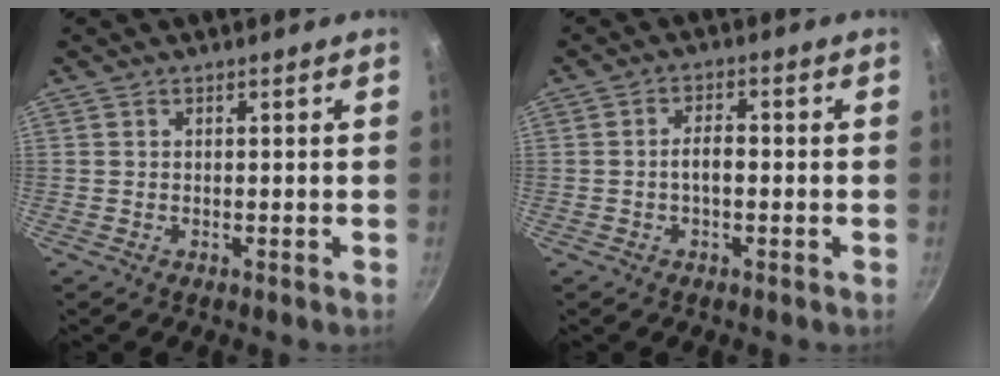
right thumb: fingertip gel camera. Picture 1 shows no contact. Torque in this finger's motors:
{"motor_torque": [0.52, 0.41, 0.63, -0.14, 0.02]}